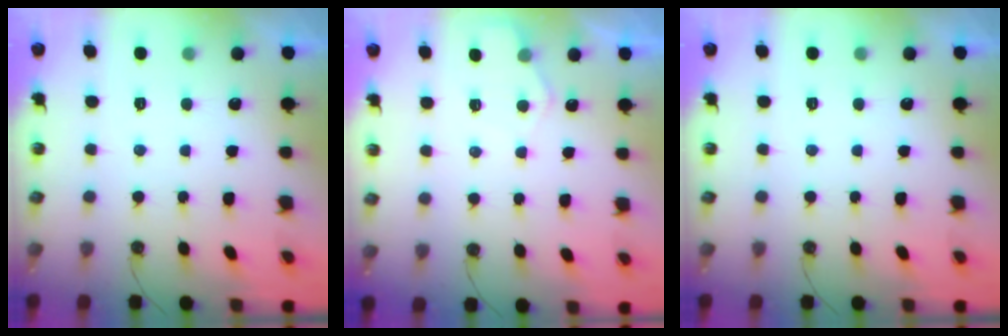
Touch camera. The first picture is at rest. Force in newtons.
{"total": 5.0, "press": 4.9, "slide": 0.4}
{"total": 0.0}